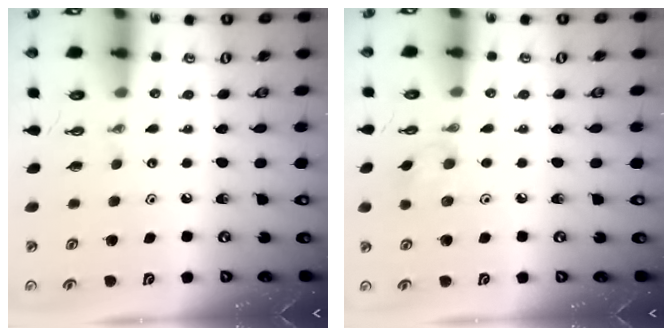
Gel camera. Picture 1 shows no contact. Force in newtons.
{"total": 6.7, "press": 6.6, "slide": 0.8}